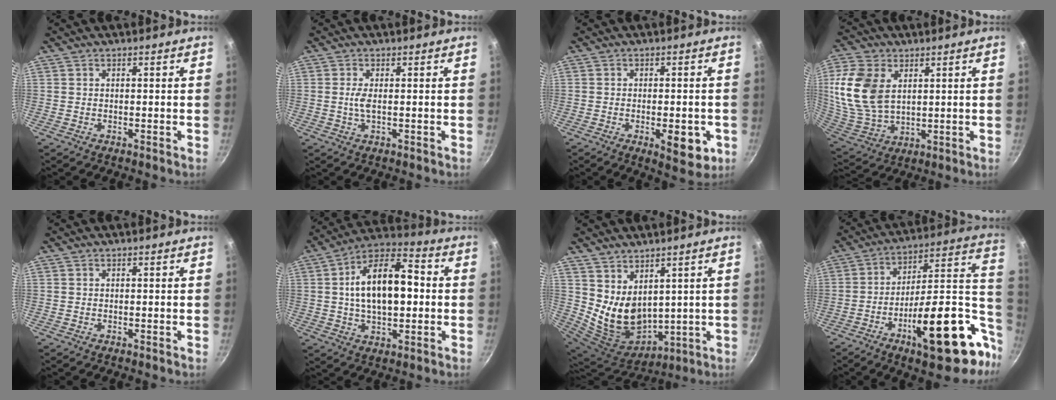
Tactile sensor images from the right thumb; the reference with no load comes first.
{"total": 2.1, "force": [0.0, 0.7, 2.0], "torque": [-0.048, 0.000, 0.001]}
{"total": 8.1, "force": [-2.6, 3.6, 6.8], "torque": [-0.067, 0.004, -0.029]}
{"total": 15.8, "force": [4.1, 10.5, 11.1], "torque": [-0.220, -0.015, 0.091]}
{"total": 0.0}
{"total": 16.9, "force": [1.1, 9.2, 14.2], "torque": [-0.207, 0.029, 0.006]}
{"total": 12.1, "force": [4.9, 8.0, 7.6], "torque": [-0.123, -0.049, 0.119]}
{"total": 26.9, "force": [-6.9, 10.7, 23.7], "torque": [-0.294, 0.031, -0.094]}